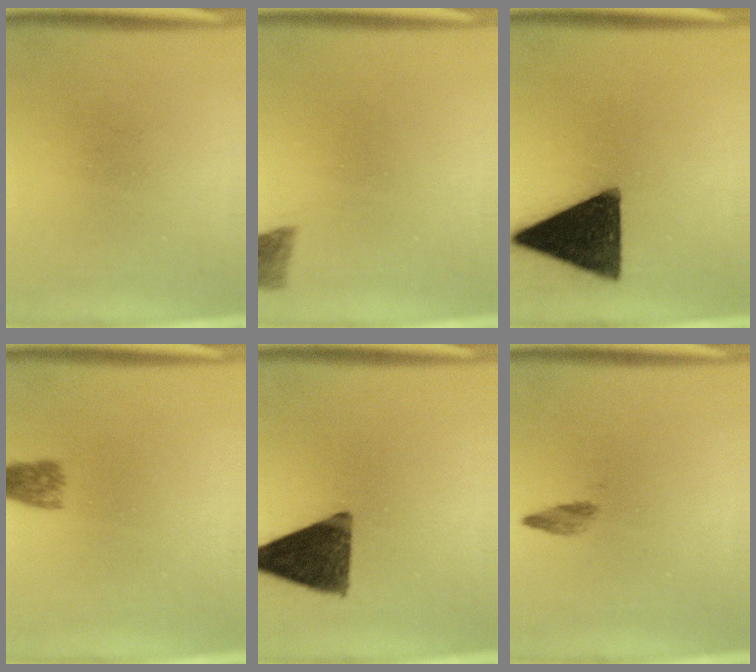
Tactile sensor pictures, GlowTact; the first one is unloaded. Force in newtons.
{"total": 2.8}
{"total": 16.1}
{"total": 2.7}
{"total": 12.8}
{"total": 1.4}